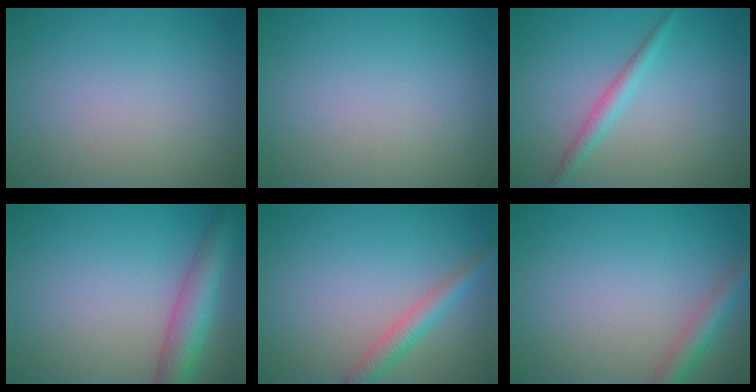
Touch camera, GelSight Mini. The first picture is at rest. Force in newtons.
{"total": 0.0}
{"total": 1.9, "press": 1.9, "slide": 0.1}
{"total": 5.6, "press": 5.6, "slide": 0.2}
{"total": 2.5, "press": 2.5, "slide": 0.1}
{"total": 2.8, "press": 2.8, "slide": 0.1}